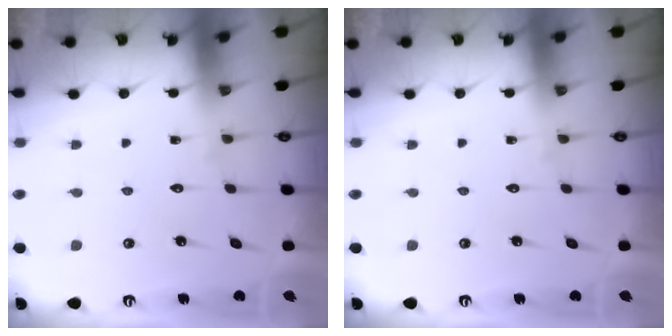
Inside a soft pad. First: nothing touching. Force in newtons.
{"total": 0.0}